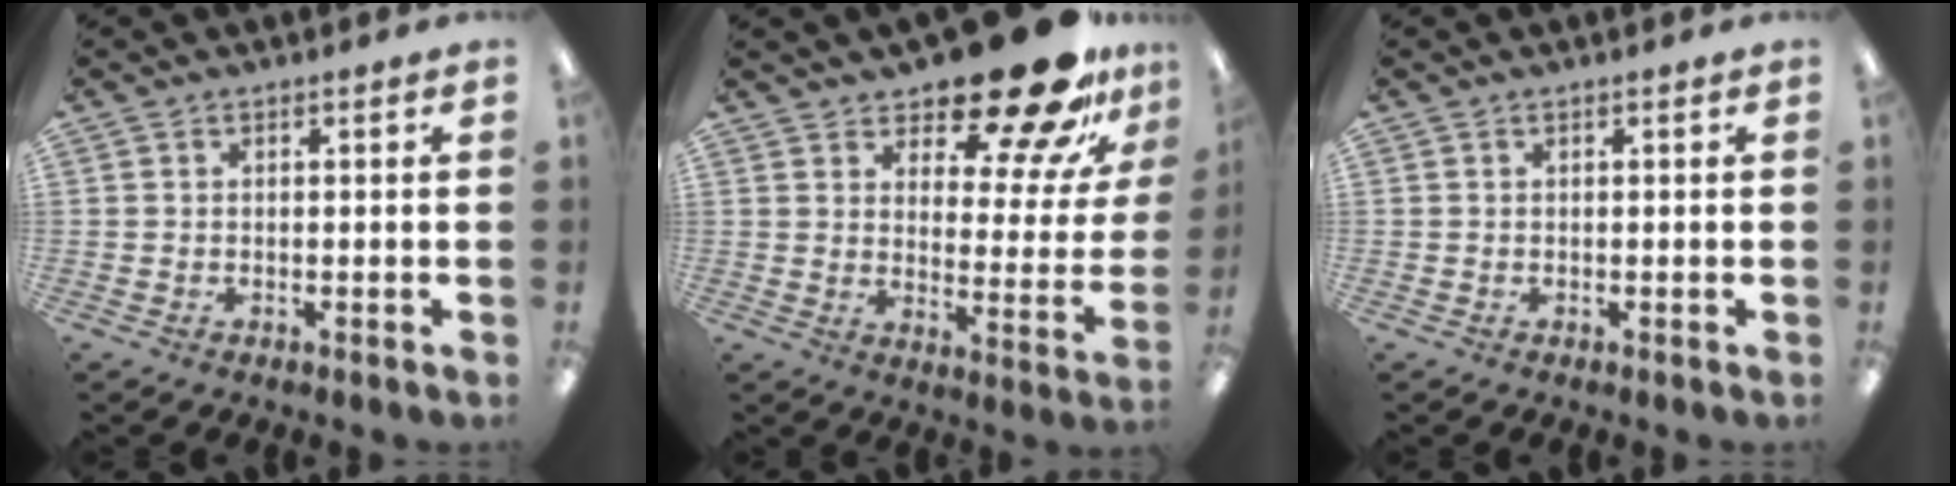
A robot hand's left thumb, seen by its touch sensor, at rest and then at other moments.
{"total": 20.0, "force": [16.2, 6.0, 10.2], "torque": [-0.136, -0.118, 0.264]}
{"total": 0.0}